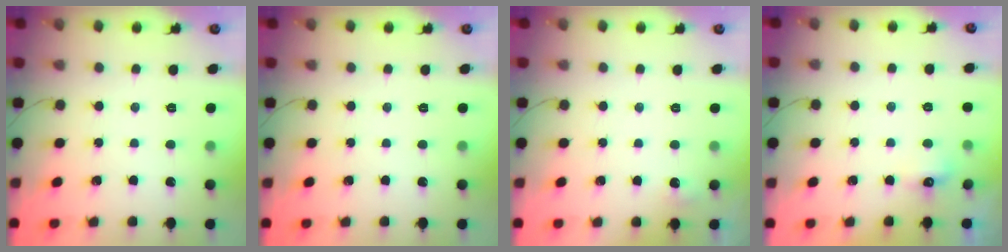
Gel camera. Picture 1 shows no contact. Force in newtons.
{"total": 0.0}
{"total": 3.8, "press": 3.6, "slide": 1.4}
{"total": 3.9, "press": 3.8, "slide": 1.0}